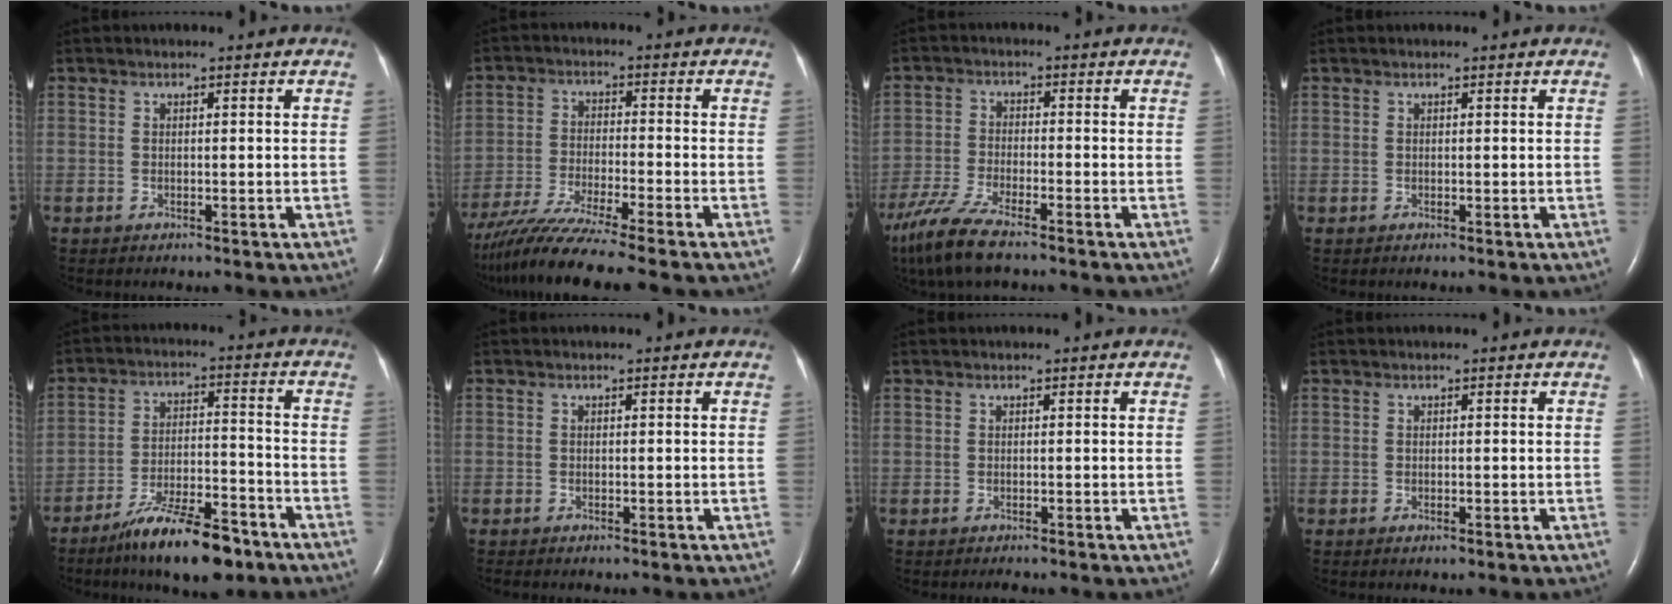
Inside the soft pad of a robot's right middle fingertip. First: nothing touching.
{"total": 12.2, "force": [-10.2, -1.3, 6.5], "torque": [-0.113, -0.037, -0.174]}
{"total": 9.3, "force": [-7.0, 1.3, 5.9], "torque": [-0.125, -0.027, -0.131]}
{"total": 0.0}
{"total": 12.2, "force": [-8.9, 2.7, 7.9], "torque": [-0.136, -0.005, -0.150]}
{"total": 1.5, "force": [-1.3, 0.4, 0.7], "torque": [-0.009, -0.002, -0.013]}
{"total": 0.6, "force": [-0.6, 0.1, 0.2], "torque": [-0.009, -0.002, -0.007]}
{"total": 0.5, "force": [-0.4, 0.1, 0.4], "torque": [-0.007, -0.001, -0.004]}